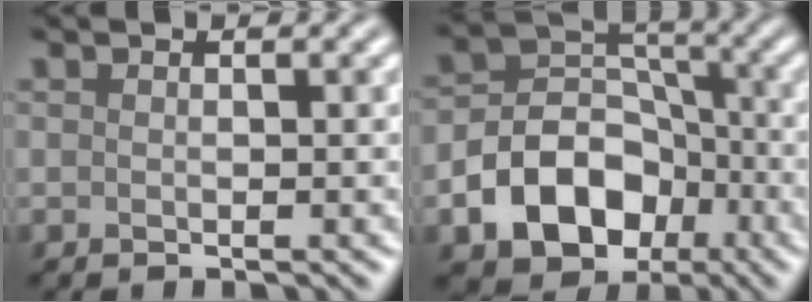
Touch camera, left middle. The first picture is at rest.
{"total": 8.8, "force": [-3.7, 6.5, 4.7], "torque": [-0.063, 0.002, -0.081]}